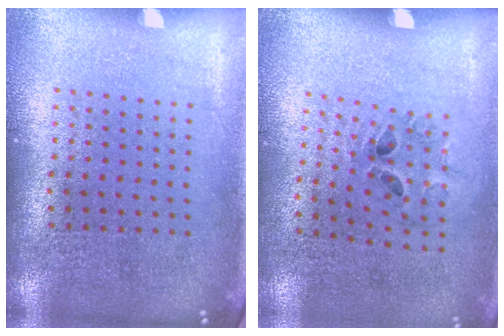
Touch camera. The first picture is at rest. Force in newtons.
{"total": 1.3, "press": 0.7, "slide": 1.1}